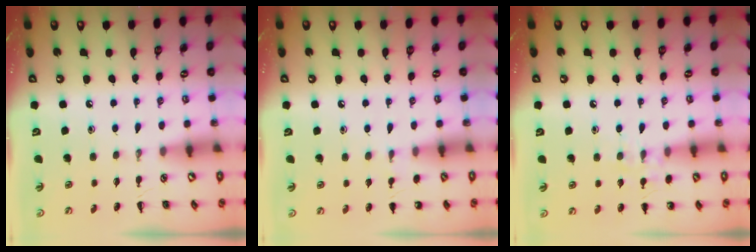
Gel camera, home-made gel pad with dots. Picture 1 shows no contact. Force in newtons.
{"total": 5.3, "press": 5.1, "slide": 1.5}
{"total": 7.5, "press": 7.4, "slide": 1.6}